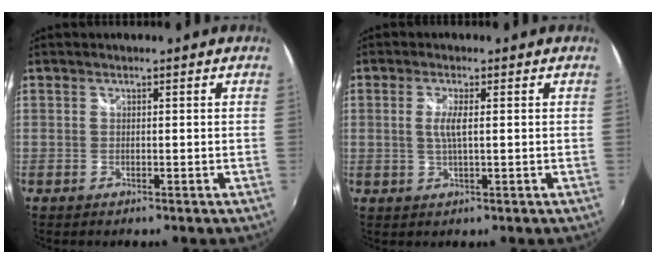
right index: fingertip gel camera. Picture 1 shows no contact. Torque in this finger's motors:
{"motor_torque": [0.03, 0.02, 0.06, 0.05]}